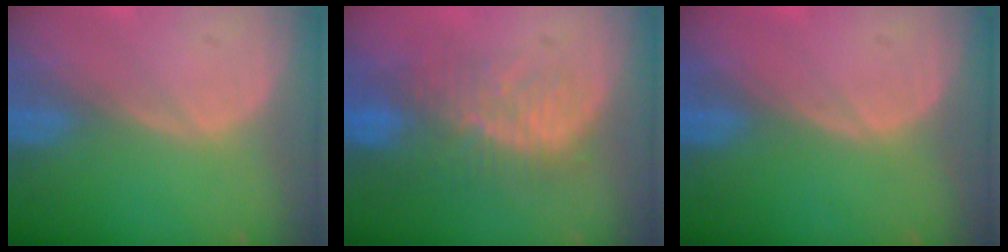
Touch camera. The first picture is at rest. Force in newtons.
{"total": 10.0, "press": 8.5, "slide": 5.2}
{"total": 0.0}